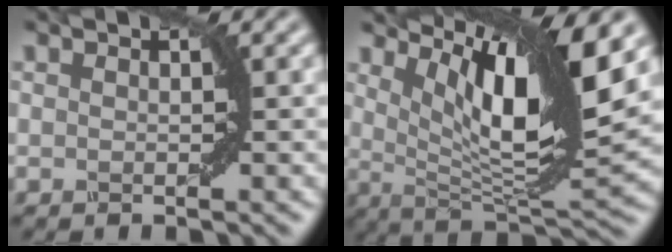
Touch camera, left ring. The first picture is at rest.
{"total": 11.4, "force": [4.9, 3.0, 9.9], "torque": [-0.161, -0.004, 0.094]}